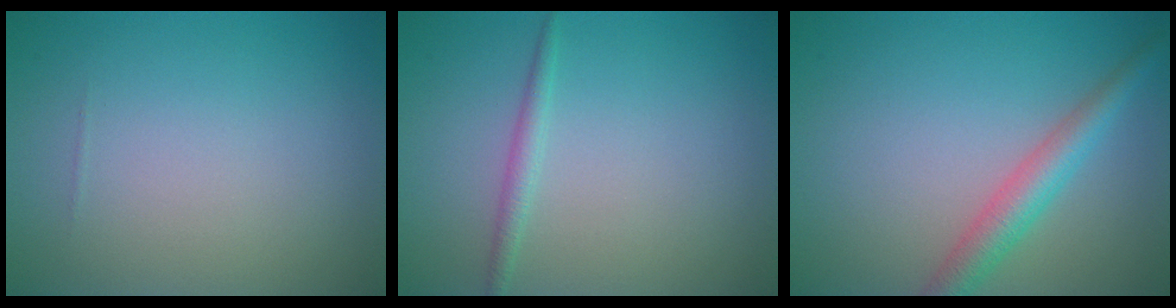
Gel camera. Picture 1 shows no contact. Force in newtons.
{"total": 1.3, "press": 1.3, "slide": 0.1}
{"total": 3.4, "press": 3.4, "slide": 0.1}